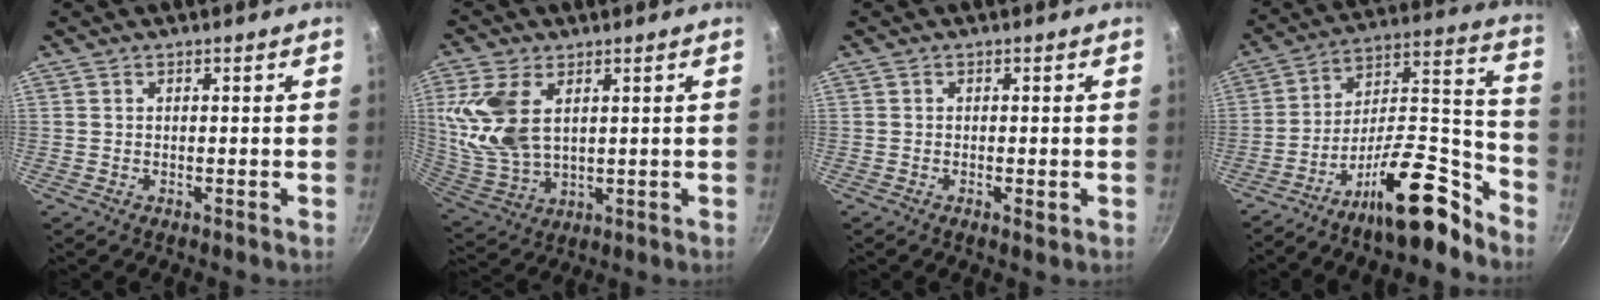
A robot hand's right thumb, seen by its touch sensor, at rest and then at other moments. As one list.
[{"total": 13.3, "force": [3.8, 7.8, 10.0], "torque": [-0.205, -0.018, 0.088]}, {"total": 1.4, "force": [-0.6, 0.4, 1.2], "torque": [-0.025, -0.002, -0.011]}, {"total": 18.6, "force": [-13.2, 5.6, 11.9], "torque": [-0.143, 0.124, -0.228]}]